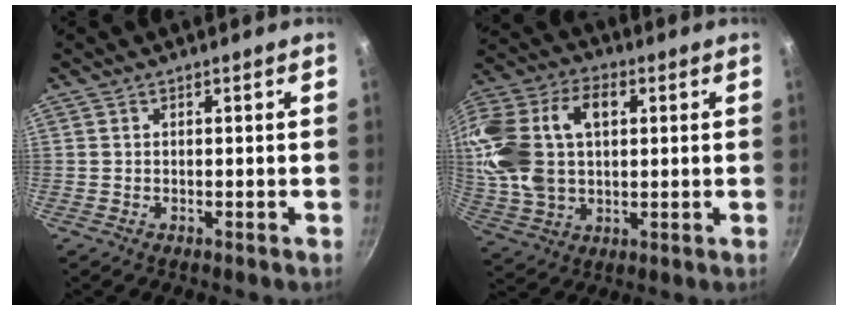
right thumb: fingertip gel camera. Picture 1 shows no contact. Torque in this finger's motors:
{"motor_torque": [0.87, 4.14, 1.69, 0.41, 0.52]}